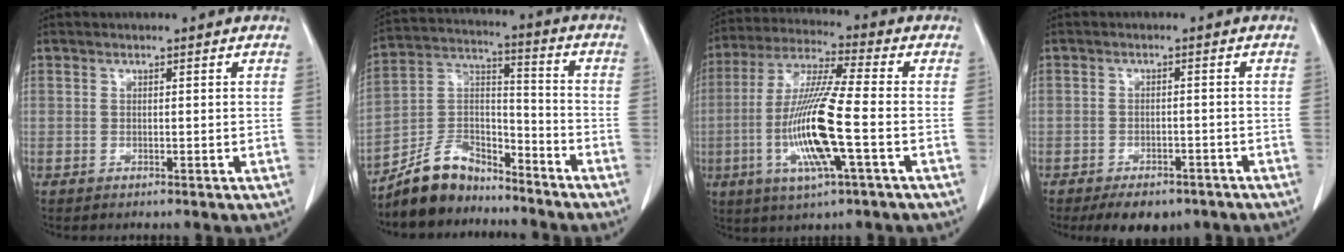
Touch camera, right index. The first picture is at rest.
{"total": 10.6, "force": [-9.4, 4.0, 2.7], "torque": [-0.059, 0.029, -0.177]}
{"total": 14.6, "force": [-3.5, 0.7, 14.2], "torque": [-0.294, -0.012, -0.068]}
{"total": 7.1, "force": [-5.4, 3.6, 3.0], "torque": [-0.032, 0.002, -0.071]}